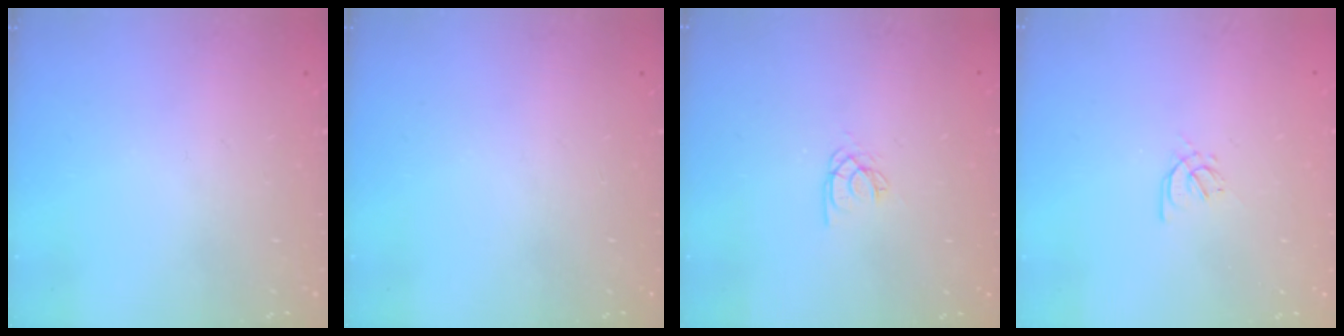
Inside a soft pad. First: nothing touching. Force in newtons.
{"total": 0.0}
{"total": 2.6, "press": 2.6, "slide": 0.1}
{"total": 2.4, "press": 2.4, "slide": 0.6}